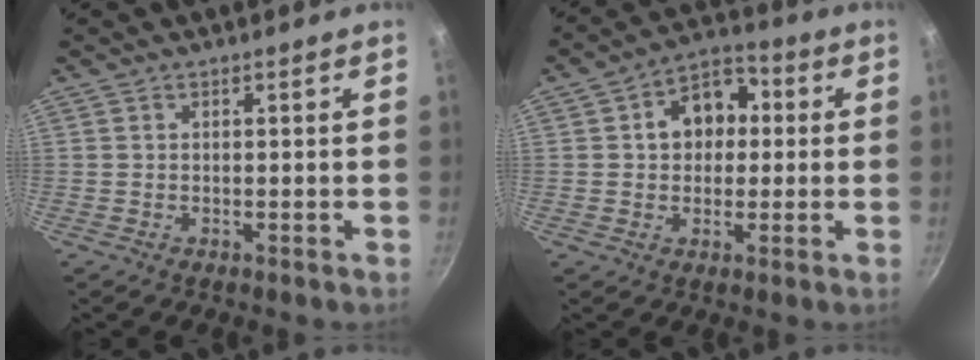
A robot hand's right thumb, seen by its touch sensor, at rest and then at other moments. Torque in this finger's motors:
{"motor_torque": [-0.56, 0.76, 0.09, 0.12, 0.04]}